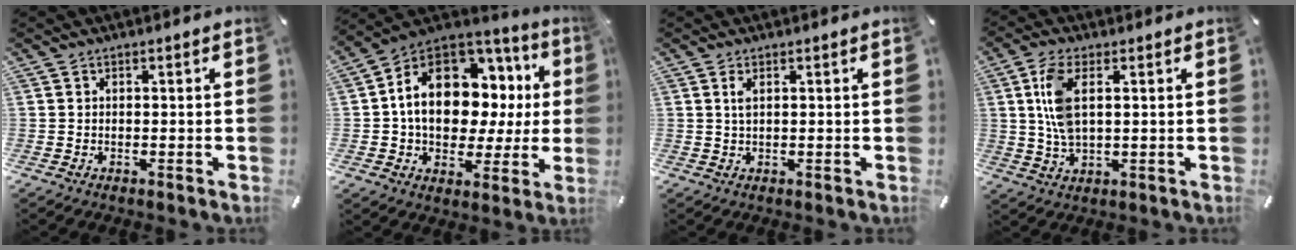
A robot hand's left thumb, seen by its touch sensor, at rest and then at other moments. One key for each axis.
{"total": 17.7, "fx": 3.4, "fy": 12.5, "fz": 12.1, "tx": -0.202, "ty": -0.021, "tz": 0.055}
{"total": 1.8, "fx": 0.6, "fy": 0.5, "fz": 1.6, "tx": -0.034, "ty": 0.003, "tz": 0.009}
{"total": 7.8, "fx": 1.7, "fy": 3.6, "fz": 6.8, "tx": -0.157, "ty": 0.001, "tz": 0.026}